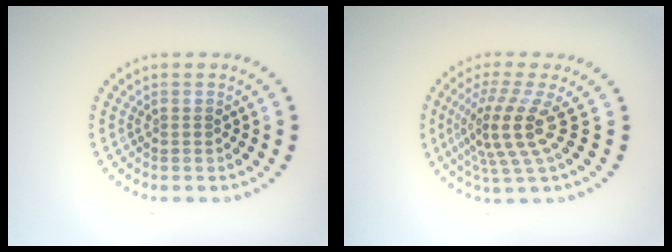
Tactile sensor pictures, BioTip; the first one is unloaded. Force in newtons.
{"total": 4.6, "press": 3.2, "slide": 3.3}